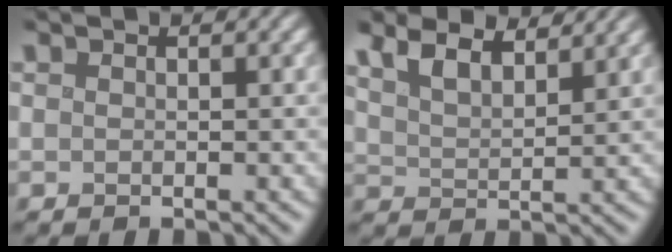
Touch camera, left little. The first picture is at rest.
{"total": 4.9, "force": [3.7, 1.6, 2.7], "torque": [-0.060, 0.009, 0.063]}